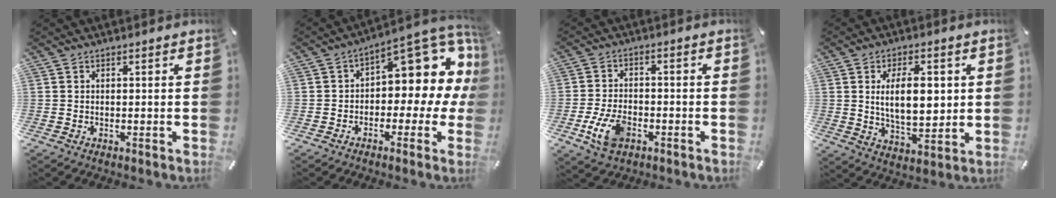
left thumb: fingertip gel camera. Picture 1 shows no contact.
{"total": 12.3, "force": [5.9, 6.3, 8.7], "torque": [-0.104, -0.055, 0.094]}
{"total": 8.9, "force": [-3.7, 5.3, 6.1], "torque": [-0.137, 0.006, -0.067]}
{"total": 11.9, "force": [2.0, 6.3, 9.8], "torque": [-0.161, -0.005, 0.029]}